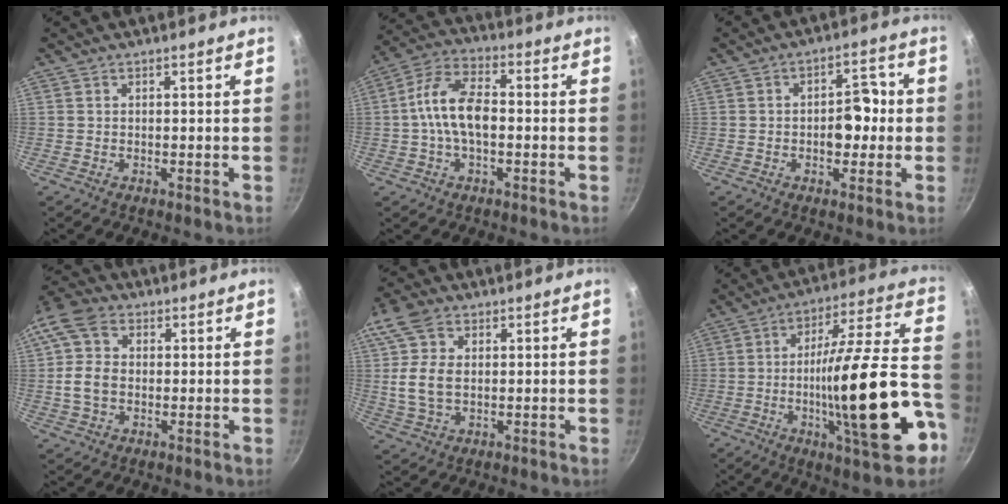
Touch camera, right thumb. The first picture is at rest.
{"total": 10.5, "force": [-0.7, 5.7, 8.8], "torque": [-0.158, 0.035, -0.026]}
{"total": 6.7, "force": [-0.7, 4.3, 5.1], "torque": [-0.030, 0.016, -0.012]}
{"total": 10.0, "force": [0.8, 7.5, 6.6], "torque": [-0.122, 0.013, 0.002]}
{"total": 9.9, "force": [1.6, 6.5, 7.3], "torque": [-0.144, 0.000, 0.024]}
{"total": 26.2, "force": [-7.8, 6.1, 24.2], "torque": [-0.348, 0.029, -0.119]}